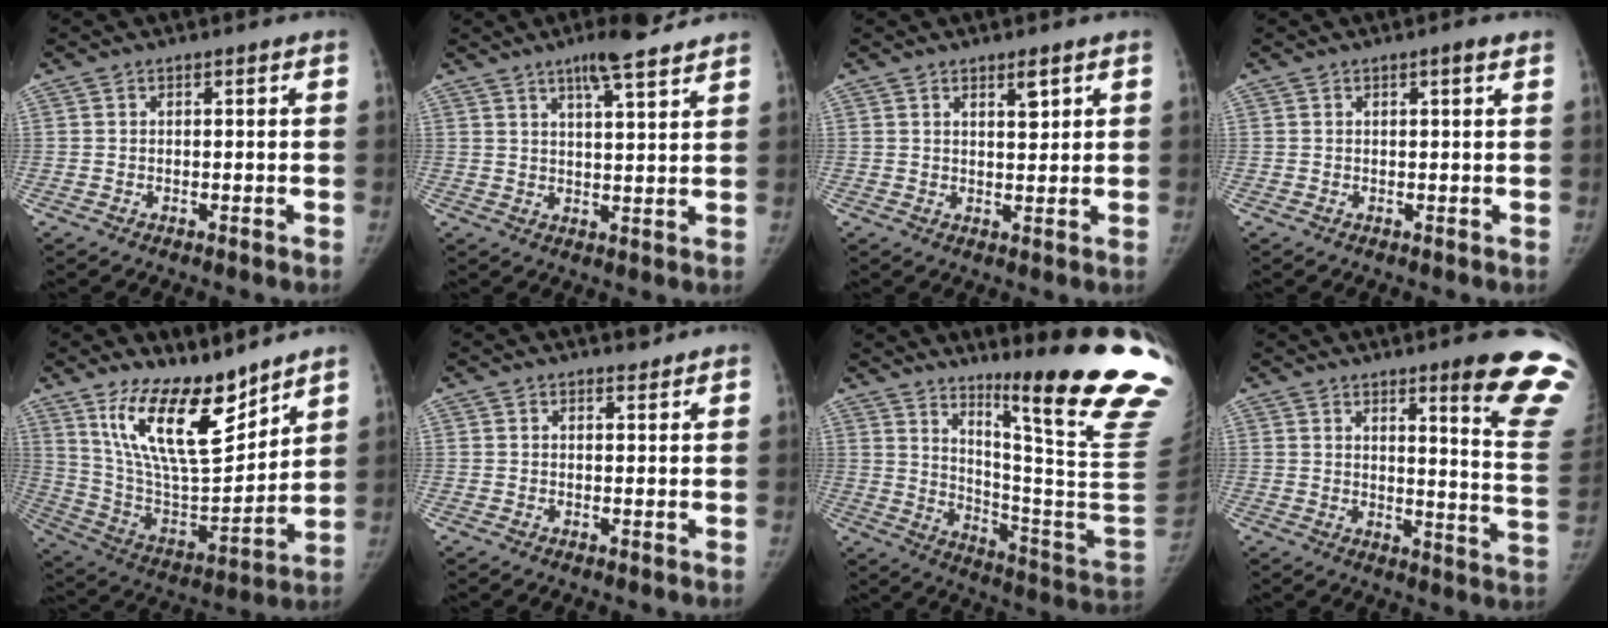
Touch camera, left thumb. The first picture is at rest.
{"total": 8.5, "force": [6.2, 1.3, 5.7], "torque": [-0.082, -0.029, 0.094]}
{"total": 3.0, "force": [1.8, 1.0, 2.2], "torque": [-0.027, -0.013, 0.030]}
{"total": 1.5, "force": [0.9, 0.0, 1.2], "torque": [-0.020, -0.002, 0.012]}
{"total": 19.0, "force": [13.0, 6.7, 12.0], "torque": [-0.171, -0.086, 0.247]}
{"total": 1.2, "force": [1.1, 0.3, 0.1], "torque": [0.001, -0.011, 0.016]}
{"total": 27.8, "force": [17.6, 1.0, 21.5], "torque": [-0.263, -0.146, 0.261]}
{"total": 16.8, "force": [11.4, 1.4, 12.3], "torque": [-0.122, -0.093, 0.138]}